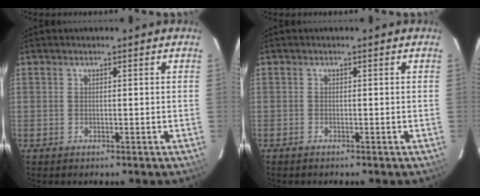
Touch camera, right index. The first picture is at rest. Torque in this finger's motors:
{"motor_torque": [0.05, 0.02, -0.06, -0.01]}